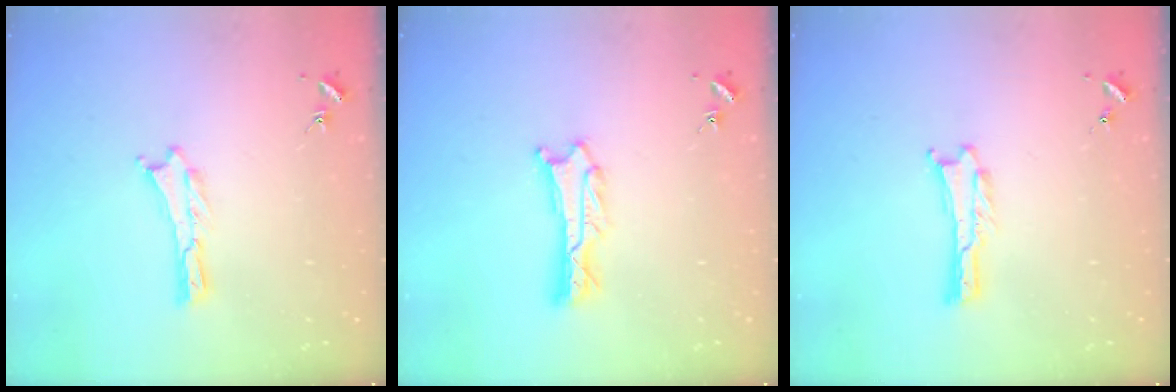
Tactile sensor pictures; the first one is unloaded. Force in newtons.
{"total": 1.2, "press": 1.2, "slide": 0.1}
{"total": 0.0}